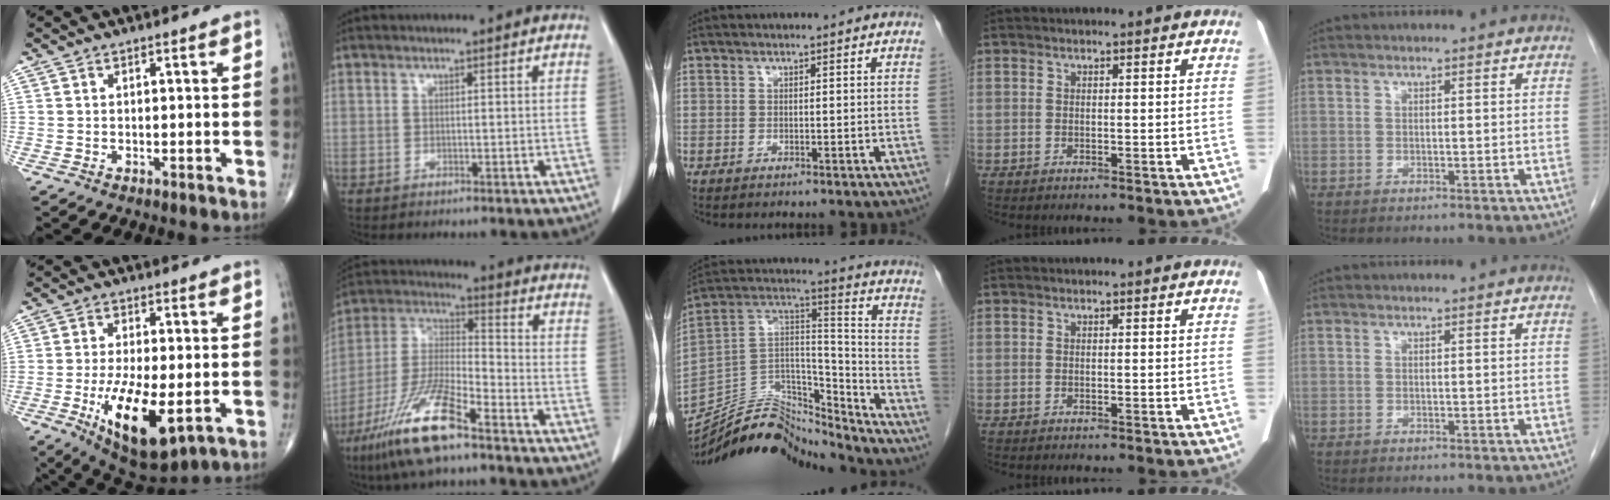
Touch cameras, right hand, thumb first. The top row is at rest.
{"thumb": {"total": 14.6, "force": [-4.4, 5.5, 12.8], "torque": [-0.224, -0.014, -0.059]}, "index": {"total": 14.5, "force": [-9.3, 2.6, 10.8], "torque": [-0.230, -0.020, -0.177]}, "middle": {"total": 16.9, "force": [-16.4, 3.2, 2.7], "torque": [-0.042, 0.060, -0.284]}}